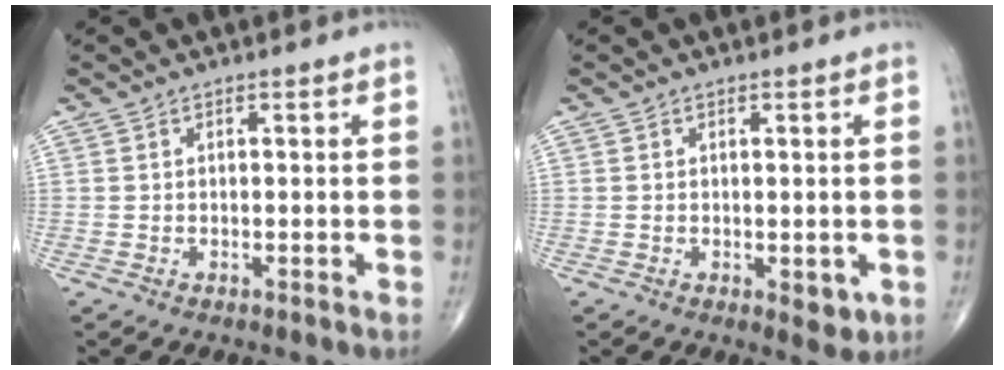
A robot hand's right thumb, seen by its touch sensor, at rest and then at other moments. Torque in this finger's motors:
{"motor_torque": [0.22, 0.45, 0.09, -0.23, 0.08]}